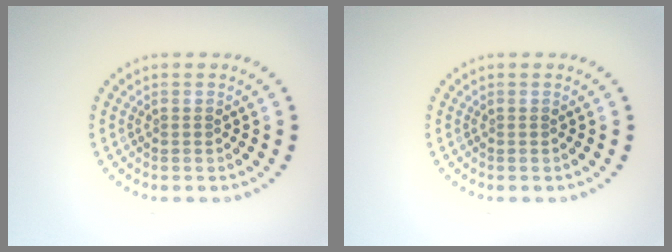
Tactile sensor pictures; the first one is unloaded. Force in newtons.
{"total": 0.0}